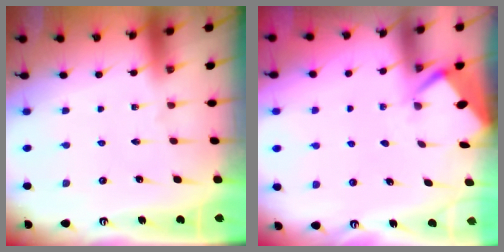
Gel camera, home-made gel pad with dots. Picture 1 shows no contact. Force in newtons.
{"total": 2.6, "press": 2.6, "slide": 0.3}